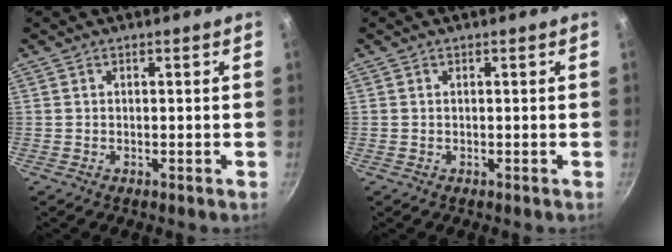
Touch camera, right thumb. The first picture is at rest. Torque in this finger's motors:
{"motor_torque": [0.16, 0.07, -0.21, 0.12, 0.02]}